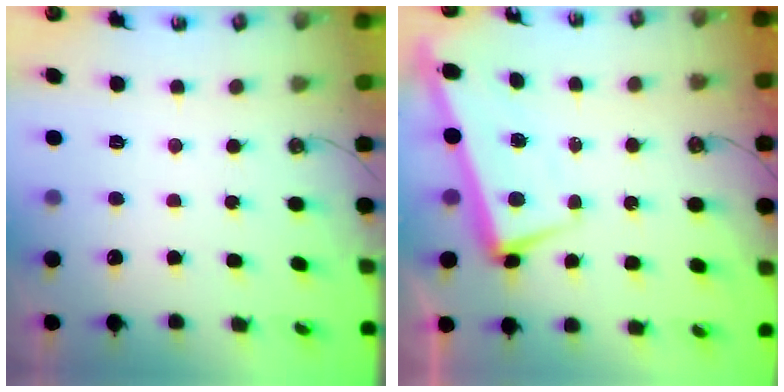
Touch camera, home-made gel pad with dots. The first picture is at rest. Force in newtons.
{"total": 2.1, "press": 1.3, "slide": 1.7}